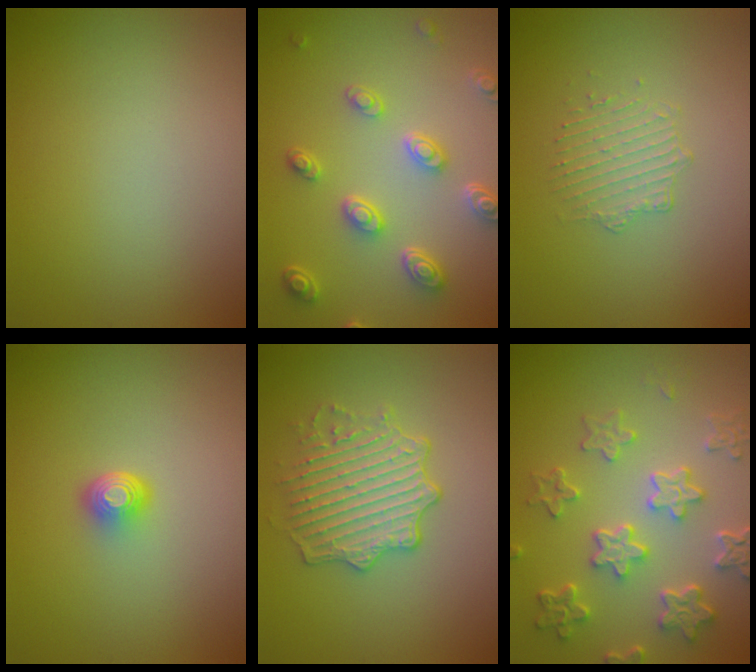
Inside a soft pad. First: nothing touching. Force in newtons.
{"total": 4.7, "press": 3.6, "slide": 2.9}
{"total": 1.7, "press": 1.1, "slide": 1.3}
{"total": 2.0, "press": 1.3, "slide": 1.6}
{"total": 4.0, "press": 3.7, "slide": 1.5}
{"total": 5.8, "press": 4.5, "slide": 3.6}